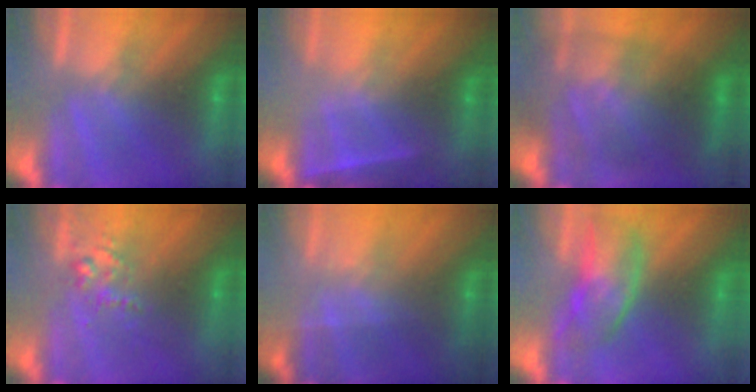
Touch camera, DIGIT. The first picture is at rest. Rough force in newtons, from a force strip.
{"total": 4.3}
{"total": 7.8}
{"total": 2.7}
{"total": 1.7}
{"total": 2.7}